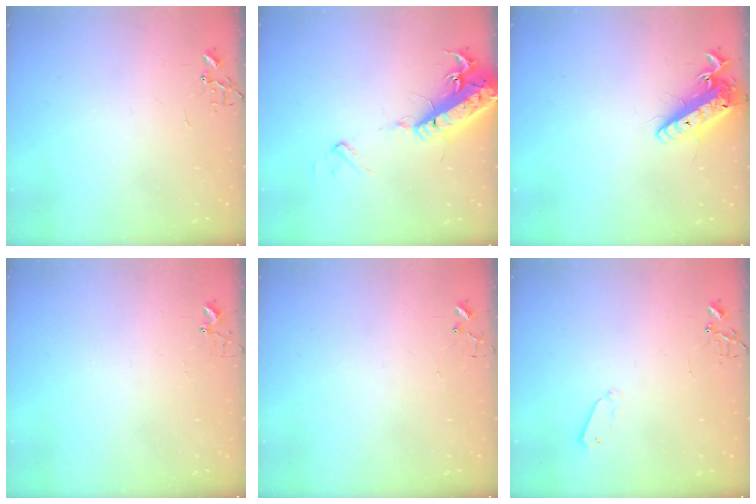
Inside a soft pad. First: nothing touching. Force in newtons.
{"total": 18.9, "press": 18.5, "slide": 3.9}
{"total": 14.0, "press": 13.8, "slide": 2.7}
{"total": 3.8, "press": 3.8, "slide": 0.3}
{"total": 3.8, "press": 3.8, "slide": 0.3}
{"total": 4.1, "press": 4.0, "slide": 0.8}